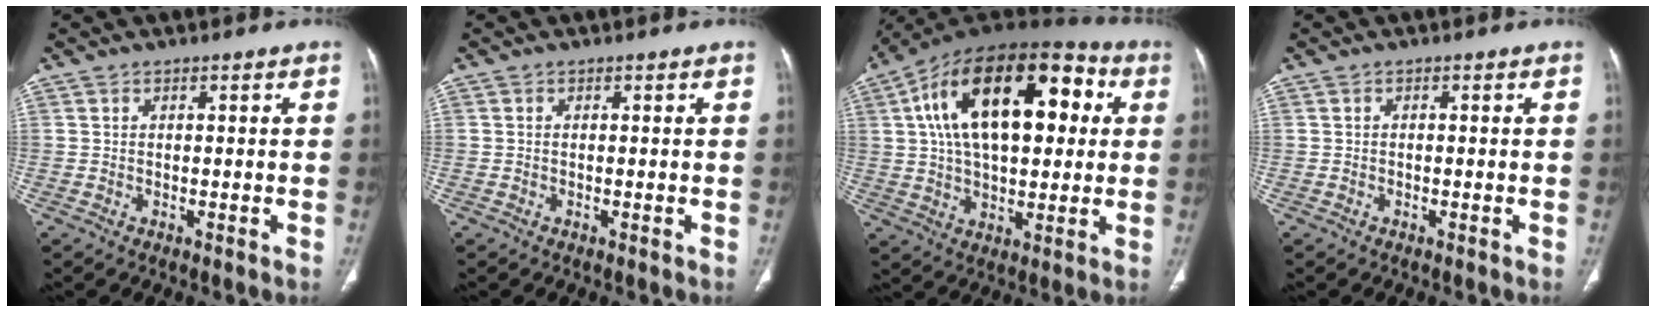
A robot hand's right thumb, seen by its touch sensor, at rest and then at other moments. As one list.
[{"total": 0.0}, {"total": 26.7, "force": [6.3, 14.1, 21.7], "torque": [-0.350, 0.030, 0.095]}, {"total": 0.0}]